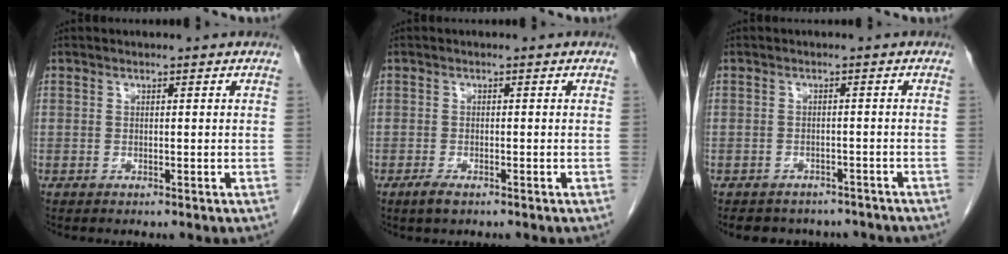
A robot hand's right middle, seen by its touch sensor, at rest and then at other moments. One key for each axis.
{"total": 1.9, "fx": -1.2, "fy": 0.5, "fz": 1.3, "tx": -0.031, "ty": -0.004, "tz": -0.023}
{"total": 8.5, "fx": -7.5, "fy": 3.8, "fz": 1.5, "tx": -0.017, "ty": 0.010, "tz": -0.083}